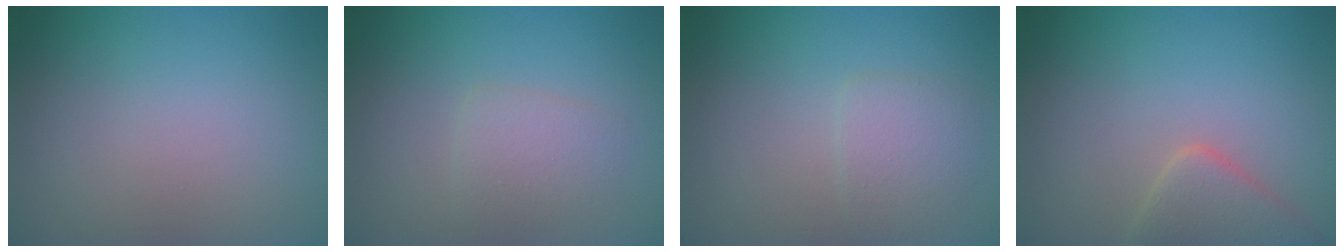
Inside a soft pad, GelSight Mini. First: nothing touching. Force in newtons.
{"total": 2.0, "press": 2.0, "slide": 0.0}
{"total": 2.2, "press": 2.2, "slide": 0.1}
{"total": 3.7, "press": 3.7, "slide": 0.2}